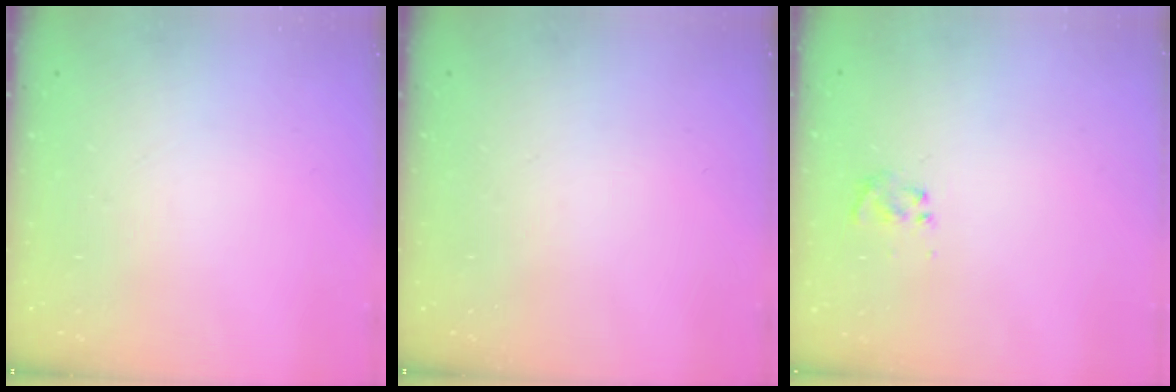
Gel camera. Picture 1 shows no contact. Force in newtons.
{"total": 0.0}
{"total": 2.5, "press": 2.4, "slide": 0.8}